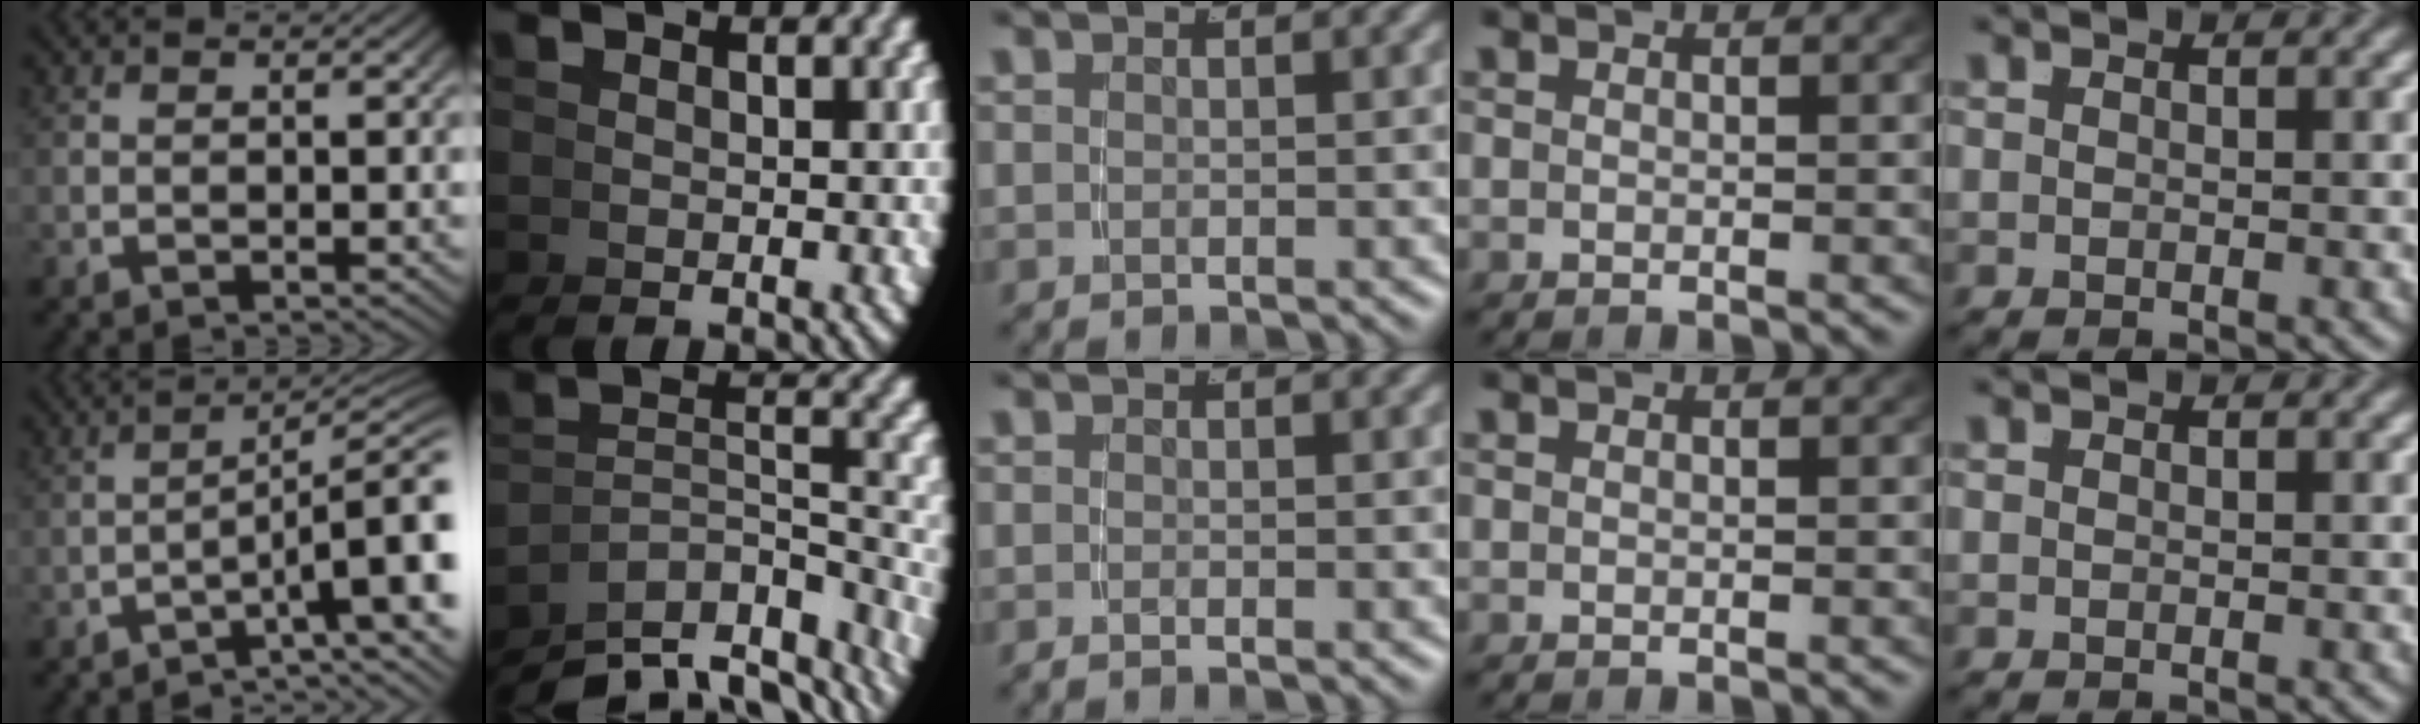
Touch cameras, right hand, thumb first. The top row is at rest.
{"thumb": {"total": 6.6, "force": [-2.1, 3.0, 5.5], "torque": [-0.085, -0.019, -0.028]}, "index": {"total": 8.8, "force": [-6.0, 3.9, 5.3], "torque": [-0.082, -0.034, -0.076]}, "middle": {"total": 0.7, "force": [-0.7, -0.2, 0.2], "torque": [-0.003, -0.005, -0.010]}}